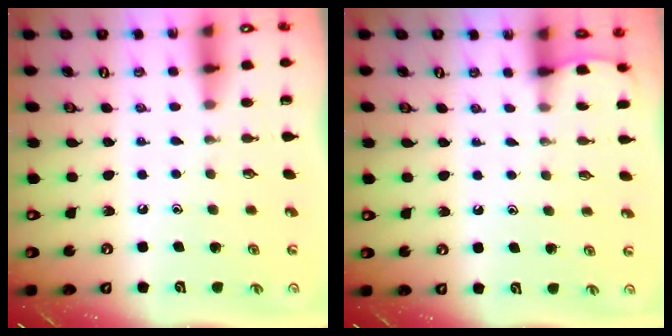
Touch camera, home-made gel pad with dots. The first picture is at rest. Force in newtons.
{"total": 2.2, "press": 2.2, "slide": 0.2}